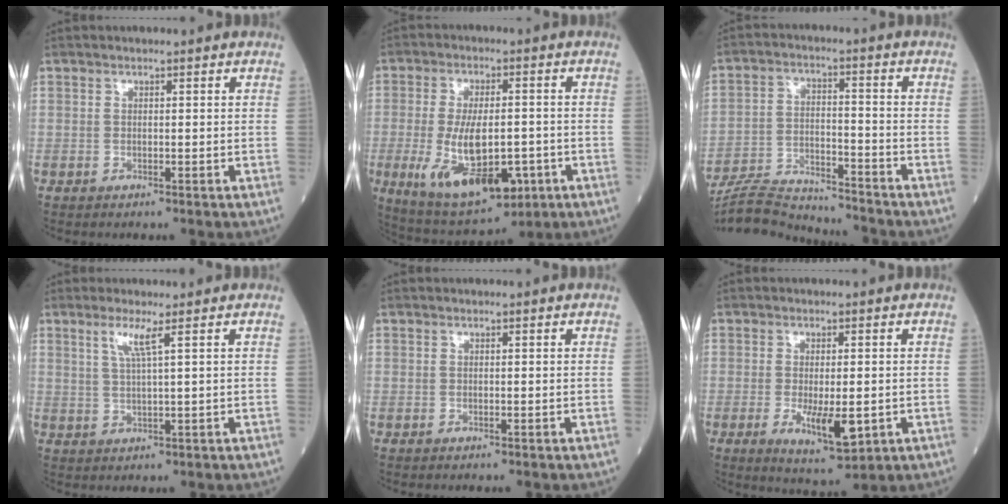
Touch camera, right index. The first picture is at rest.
{"total": 14.7, "force": [-4.2, 5.8, 12.8], "torque": [-0.230, -0.014, -0.053]}
{"total": 11.6, "force": [-11.5, 0.9, 1.3], "torque": [-0.026, 0.014, -0.201]}
{"total": 3.3, "force": [1.6, -0.6, 2.8], "torque": [-0.062, -0.003, 0.035]}
{"total": 0.0}
{"total": 7.1, "force": [-1.7, 2.1, 6.5], "torque": [-0.106, -0.015, -0.021]}